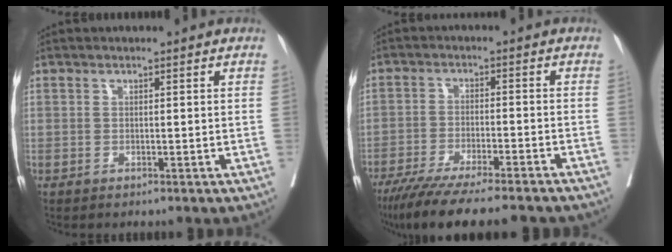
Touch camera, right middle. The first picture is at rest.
{"total": 17.2, "force": [-14.6, 1.4, 9.0], "torque": [-0.138, -0.045, -0.219]}